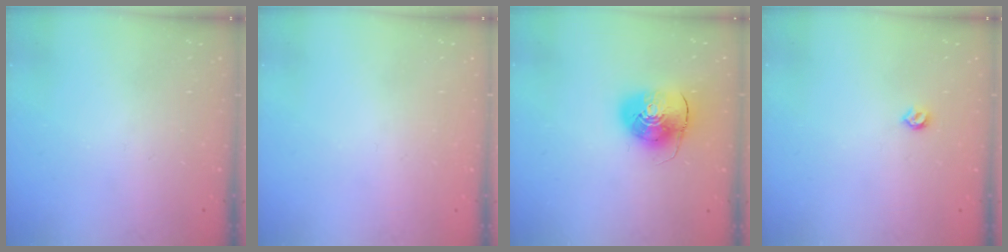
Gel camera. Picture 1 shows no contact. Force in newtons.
{"total": 0.7, "press": 0.7, "slide": 0.1}
{"total": 9.9, "press": 9.8, "slide": 1.6}
{"total": 4.0, "press": 3.9, "slide": 0.8}